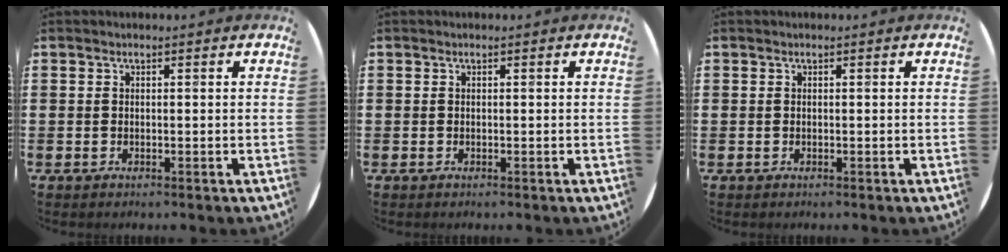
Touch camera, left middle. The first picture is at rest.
{"total": 0.0}
{"total": 0.0}